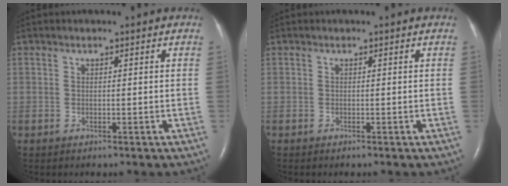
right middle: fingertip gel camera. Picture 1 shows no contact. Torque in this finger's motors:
{"motor_torque": [0.02, -0.05, -0.05, -0.01]}